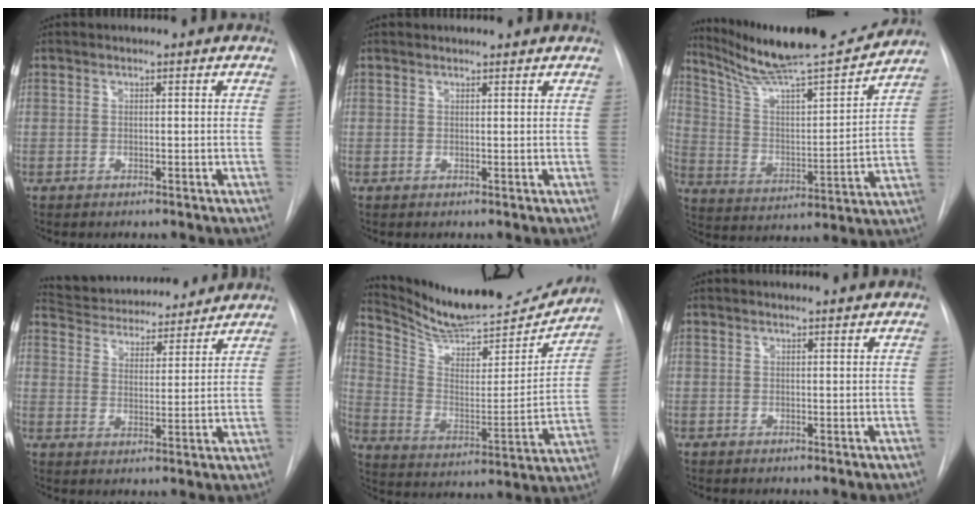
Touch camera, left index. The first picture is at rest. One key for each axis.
{"total": 1.9, "fx": 1.9, "fy": 0.1, "fz": 0.3, "tx": -0.007, "ty": 0.011, "tz": 0.019}
{"total": 19.2, "fx": 17.4, "fy": 0.3, "fz": 8.1, "tx": -0.139, "ty": -0.028, "tz": 0.280}
{"total": 16.4, "fx": 15.2, "fy": 3.9, "fz": 4.7, "tx": -0.083, "ty": 0.014, "tz": 0.224}
{"total": 19.7, "fx": 18.8, "fy": 2.7, "fz": 5.3, "tx": -0.096, "ty": -0.062, "tz": 0.285}
{"total": 1.4, "fx": 1.4, "fy": -0.3, "fz": 0.2, "tx": -0.005, "ty": -0.002, "tz": 0.013}